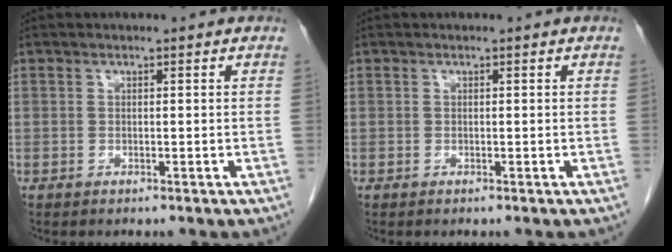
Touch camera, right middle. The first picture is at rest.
{"total": 0.0}